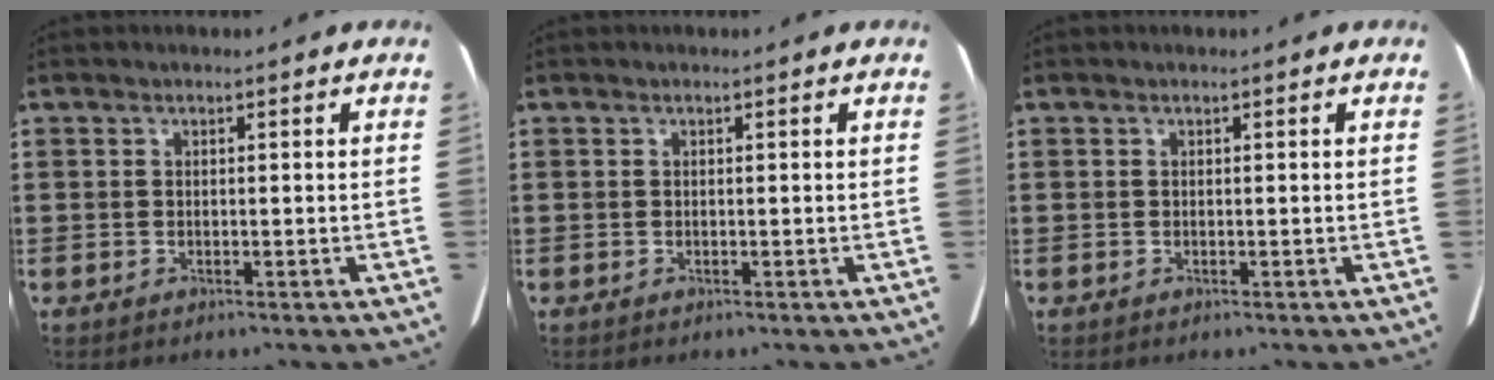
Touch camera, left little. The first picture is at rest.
{"total": 0.0}
{"total": 0.0}